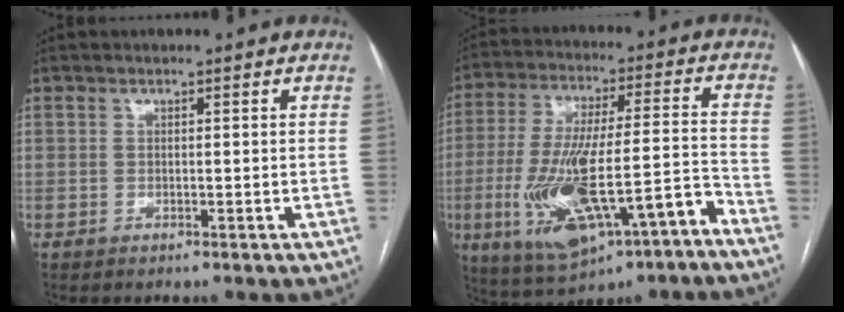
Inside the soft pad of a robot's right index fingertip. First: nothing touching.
{"total": 18.9, "force": [-8.5, 4.3, 16.3], "torque": [-0.309, 0.000, -0.126]}